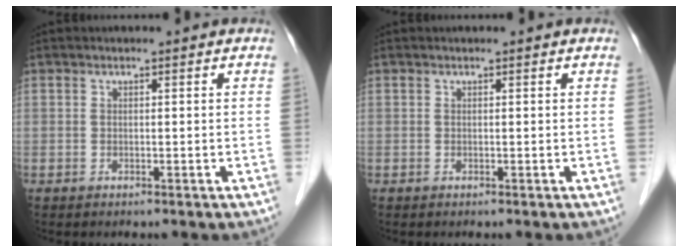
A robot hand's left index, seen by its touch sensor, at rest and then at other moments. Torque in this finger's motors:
{"motor_torque": [-0.02, 0.02, 0.00, 0.00]}